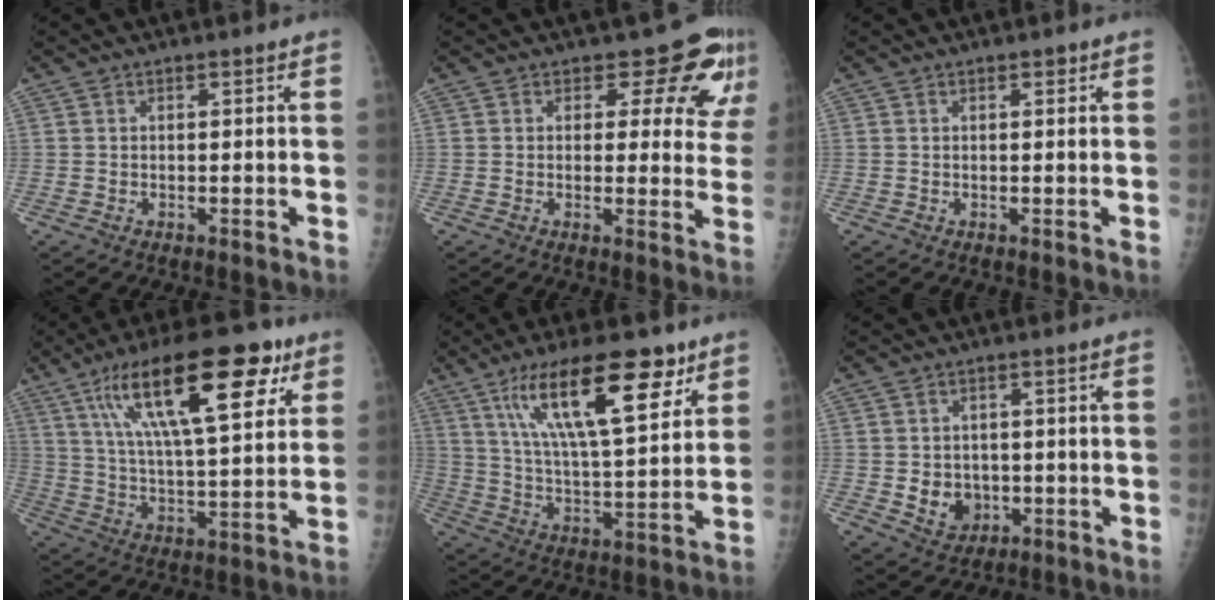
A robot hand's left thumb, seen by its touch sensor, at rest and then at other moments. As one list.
[{"total": 9.8, "force": [6.9, 5.3, 4.4], "torque": [-0.004, -0.037, 0.060]}, {"total": 0.8, "force": [0.5, 0.4, 0.5], "torque": [-0.002, -0.002, 0.006]}, {"total": 23.5, "force": [11.7, 7.9, 18.8], "torque": [-0.279, -0.018, 0.193]}, {"total": 19.8, "force": [11.1, 6.1, 15.2], "torque": [-0.227, -0.041, 0.194]}, {"total": 5.9, "force": [-0.8, 5.0, 2.9], "torque": [-0.020, 0.002, 0.000]}]